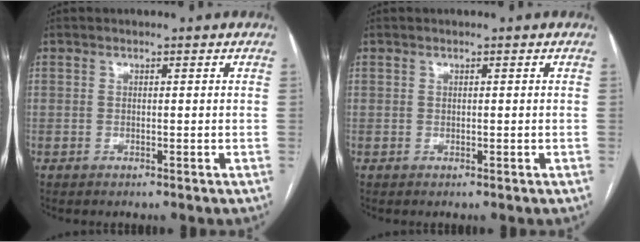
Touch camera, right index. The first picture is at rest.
{"total": 0.0}